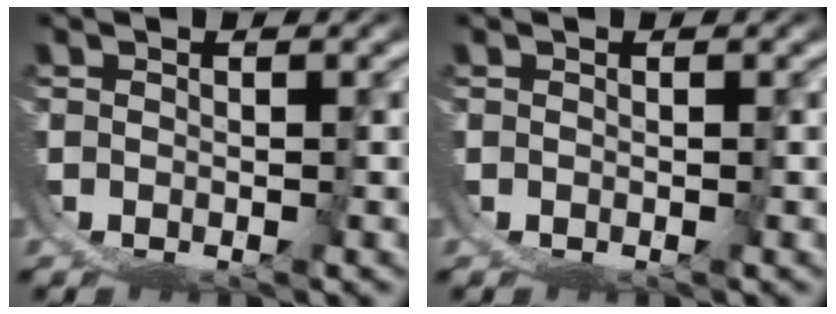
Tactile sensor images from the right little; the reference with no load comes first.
{"total": 0.0}